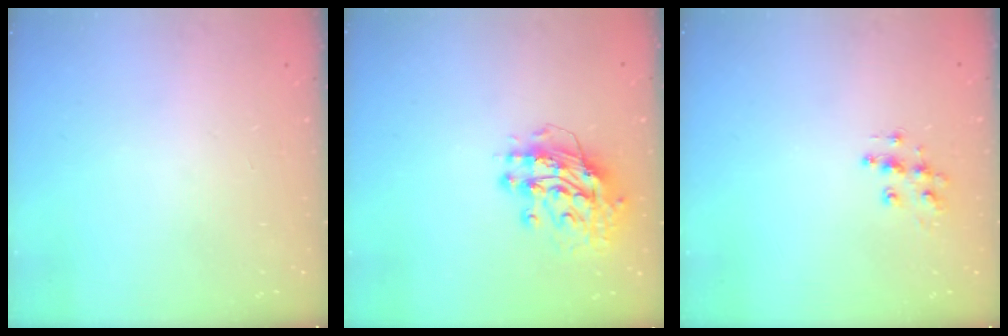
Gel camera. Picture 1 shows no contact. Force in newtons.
{"total": 12.9, "press": 12.8, "slide": 1.2}
{"total": 9.0, "press": 9.0, "slide": 0.5}